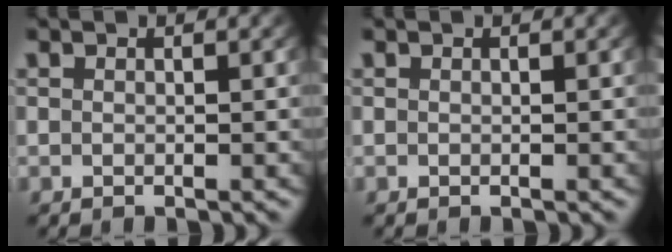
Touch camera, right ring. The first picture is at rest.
{"total": 0.0}